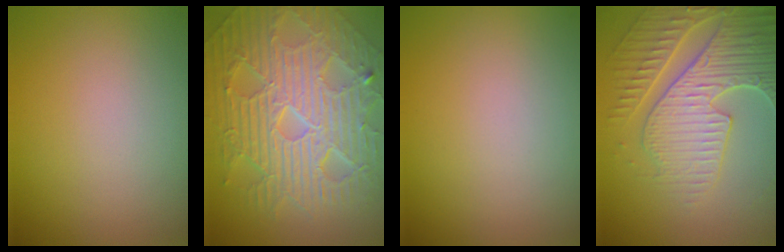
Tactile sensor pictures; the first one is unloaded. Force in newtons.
{"total": 10.8, "press": 7.0, "slide": 8.2}
{"total": 0.0}
{"total": 6.7, "press": 5.5, "slide": 3.9}